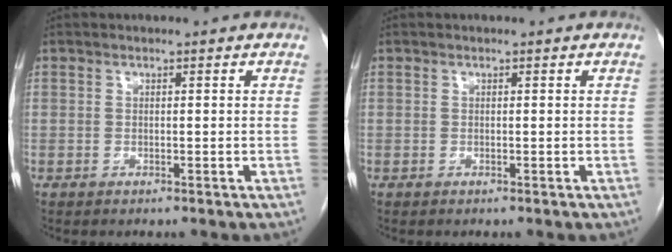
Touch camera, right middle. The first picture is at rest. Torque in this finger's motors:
{"motor_torque": [0.00, 0.00, 0.00, -0.01]}